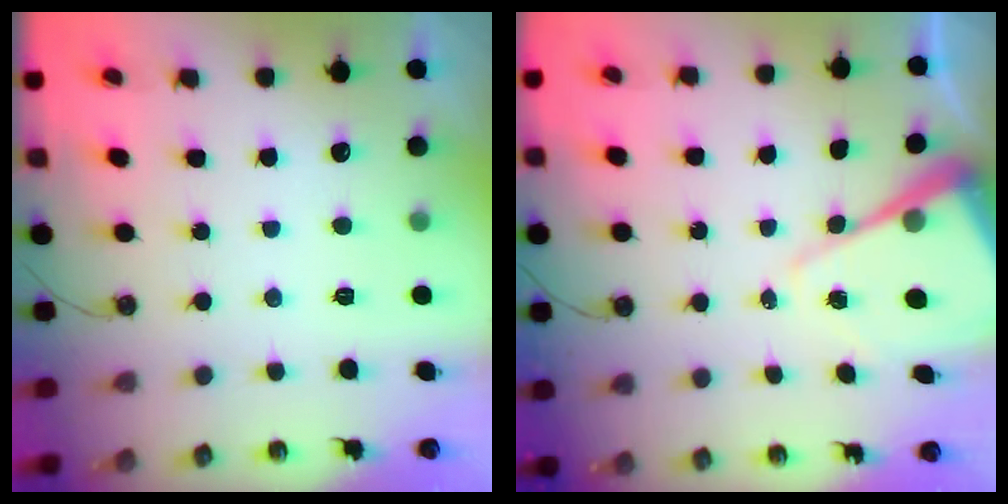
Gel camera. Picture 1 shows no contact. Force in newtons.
{"total": 11.4, "press": 11.4, "slide": 1.0}